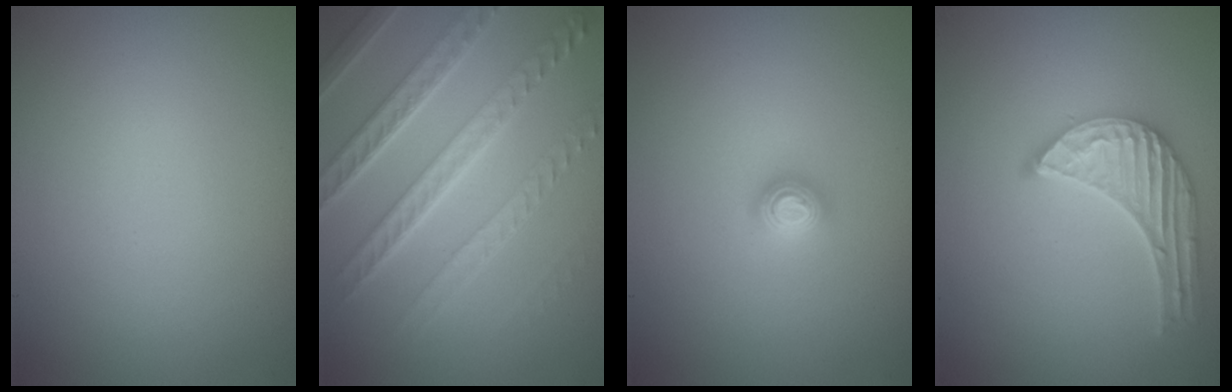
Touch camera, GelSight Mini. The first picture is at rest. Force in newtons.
{"total": 7.8, "press": 5.5, "slide": 5.5}
{"total": 1.2, "press": 1.2, "slide": 0.1}
{"total": 5.1, "press": 4.0, "slide": 3.2}